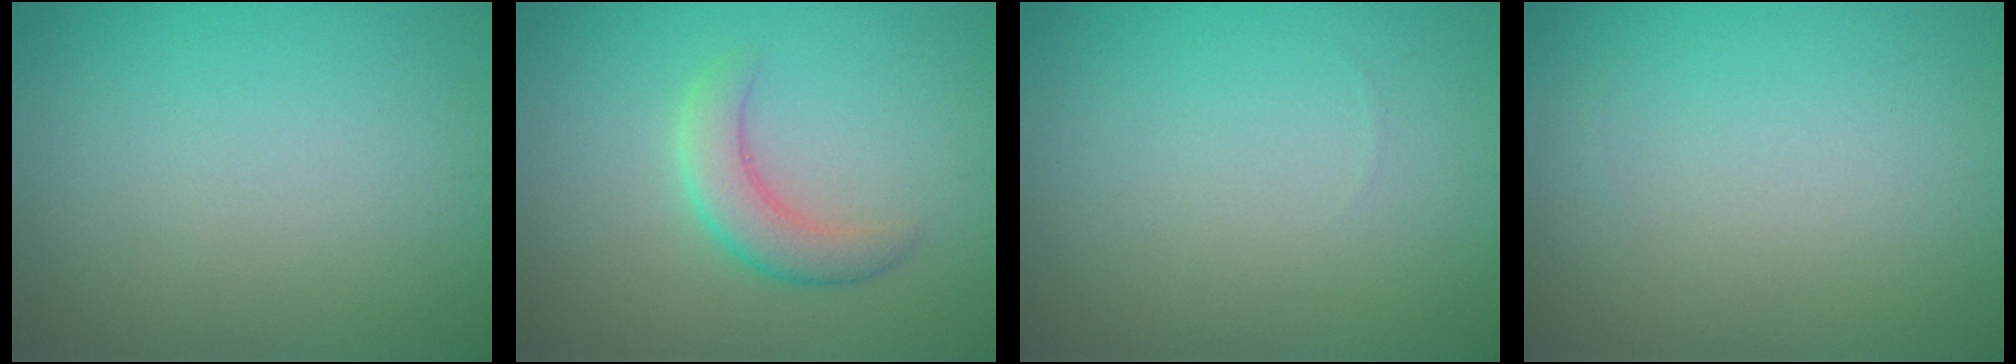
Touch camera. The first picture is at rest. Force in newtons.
{"total": 3.2, "press": 3.2, "slide": 0.2}
{"total": 0.0}
{"total": 0.0}